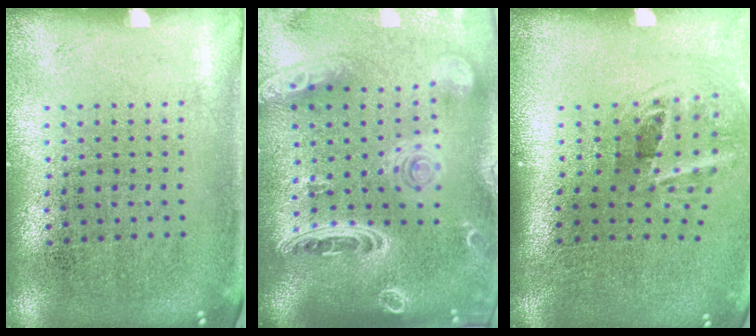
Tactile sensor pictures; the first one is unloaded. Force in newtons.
{"total": 3.7, "press": 3.0, "slide": 2.2}
{"total": 2.0, "press": 1.2, "slide": 1.6}